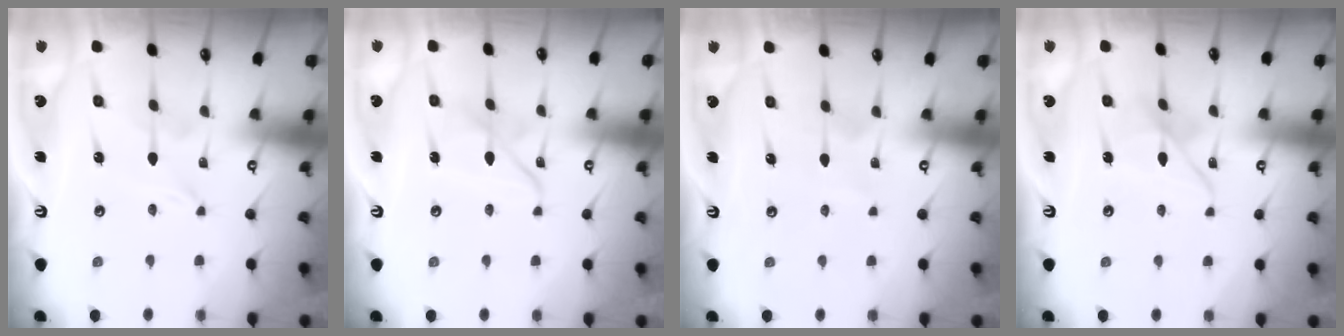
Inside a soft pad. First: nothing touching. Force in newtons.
{"total": 5.7, "press": 5.7, "slide": 0.4}
{"total": 1.7, "press": 1.6, "slide": 0.2}
{"total": 7.6, "press": 7.6, "slide": 0.4}